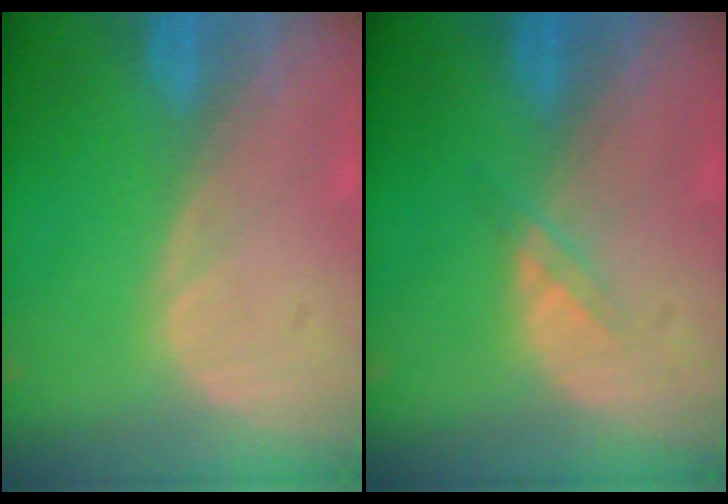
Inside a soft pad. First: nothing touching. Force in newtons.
{"total": 1.5, "press": 1.5, "slide": 0.1}